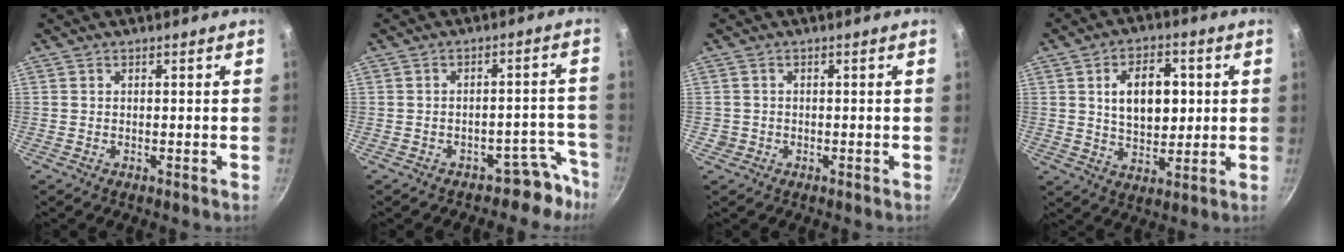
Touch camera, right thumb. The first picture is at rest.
{"total": 6.3, "force": [-4.8, 3.9, 1.5], "torque": [0.050, 0.069, -0.054]}
{"total": 1.4, "force": [-0.3, 1.3, 0.2], "torque": [0.000, 0.005, -0.002]}
{"total": 11.8, "force": [2.2, 7.4, 8.9], "torque": [-0.113, -0.004, 0.038]}